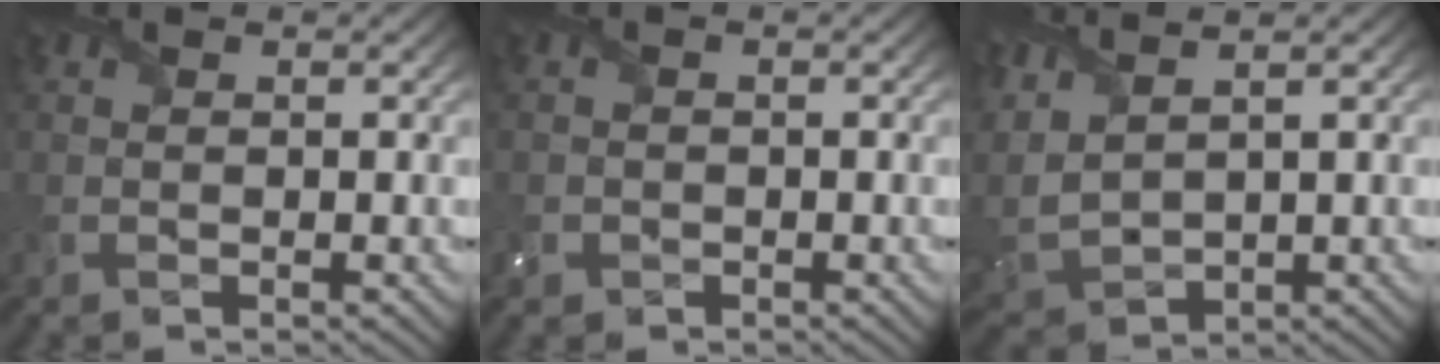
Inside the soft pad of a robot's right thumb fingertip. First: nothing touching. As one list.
[{"total": 1.5, "force": [-0.9, 1.2, -0.1], "torque": [0.004, -0.004, -0.019]}, {"total": 6.5, "force": [2.7, 3.2, 5.0], "torque": [-0.163, 0.004, 0.051]}]